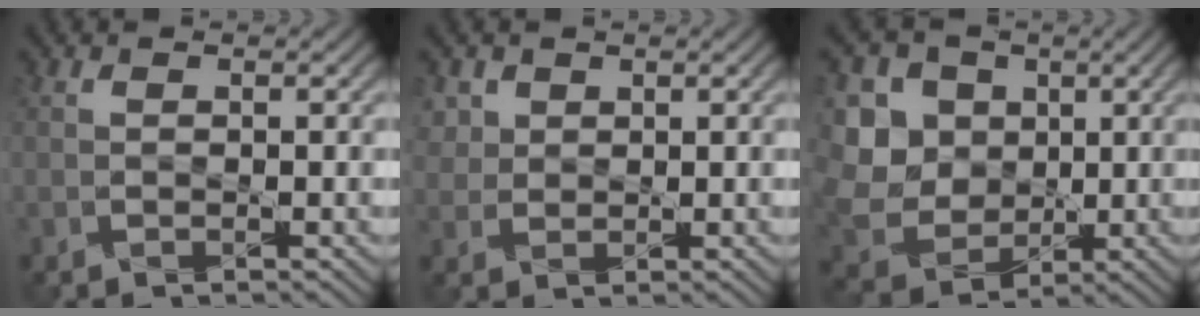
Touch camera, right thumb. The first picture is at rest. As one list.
[{"total": 2.0, "force": [1.3, 1.5, 0.0], "torque": [-0.007, -0.004, 0.031]}, {"total": 9.0, "force": [2.3, 7.9, 3.5], "torque": [-0.126, 0.010, 0.044]}]